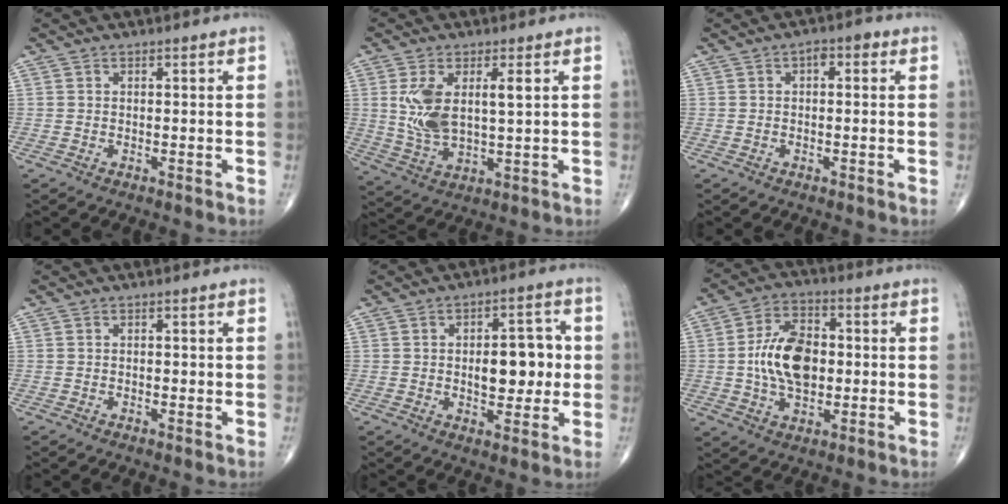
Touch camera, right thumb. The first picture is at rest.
{"total": 10.2, "force": [2.3, 4.5, 8.8], "torque": [-0.175, -0.012, 0.052]}
{"total": 2.6, "force": [0.6, 1.4, 2.2], "torque": [-0.022, 0.013, 0.000]}
{"total": 0.7, "force": [-0.1, 0.3, 0.6], "torque": [-0.007, -0.001, -0.002]}
{"total": 10.2, "force": [0.1, 5.4, 8.7], "torque": [-0.093, 0.011, 0.004]}
{"total": 13.1, "force": [-0.1, 8.0, 10.4], "torque": [-0.169, 0.013, -0.004]}